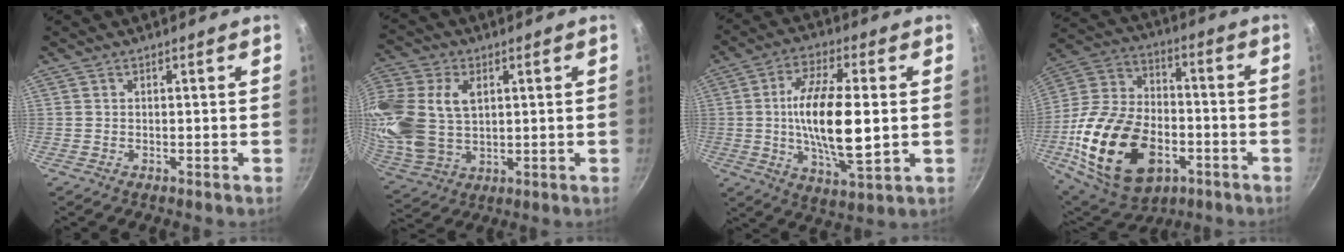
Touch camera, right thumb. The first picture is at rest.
{"total": 20.4, "force": [4.5, 14.4, 13.8], "torque": [-0.323, -0.001, 0.091]}
{"total": 16.6, "force": [0.2, 5.9, 15.5], "torque": [-0.283, 0.002, 0.000]}
{"total": 26.6, "force": [-8.3, 16.6, 19.0], "torque": [-0.347, 0.029, -0.138]}